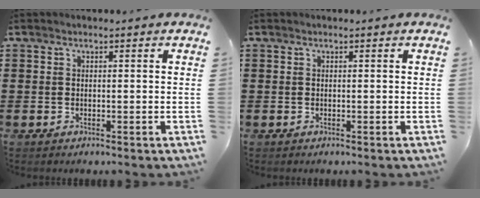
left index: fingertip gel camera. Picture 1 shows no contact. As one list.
[{"total": 0.0}]